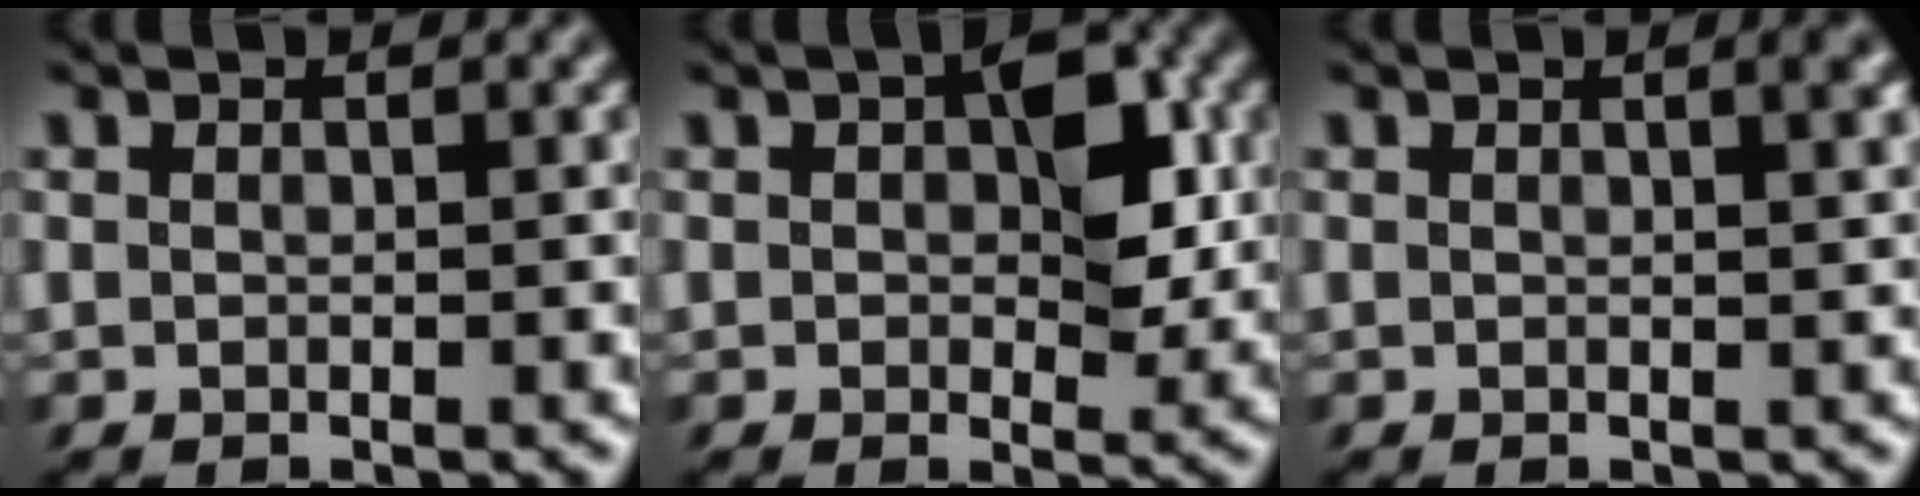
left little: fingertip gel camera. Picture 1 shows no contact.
{"total": 6.4, "force": [1.0, 3.6, 5.1], "torque": [-0.088, 0.003, 0.014]}
{"total": 2.4, "force": [1.2, 0.8, 1.9], "torque": [-0.036, -0.001, 0.022]}